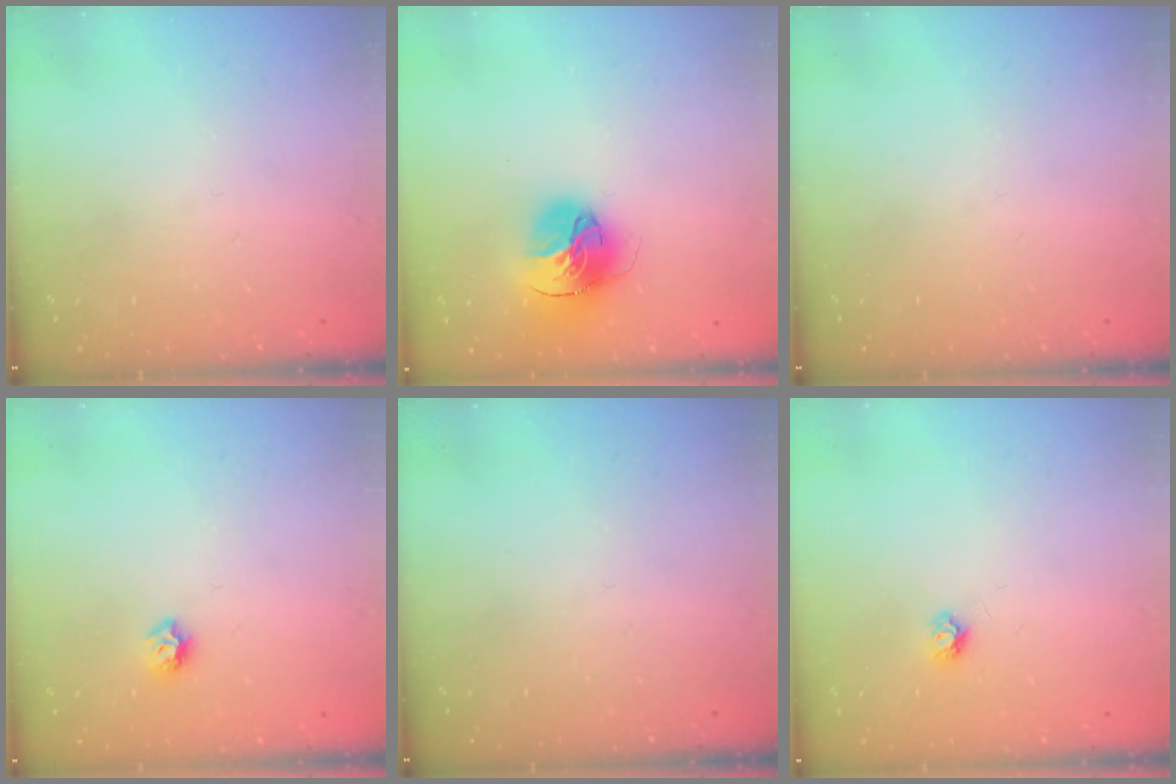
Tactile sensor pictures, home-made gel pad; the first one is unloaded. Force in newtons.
{"total": 16.4, "press": 16.4, "slide": 1.6}
{"total": 0.0}
{"total": 5.8, "press": 5.8, "slide": 0.7}
{"total": 0.0}
{"total": 4.2, "press": 4.2, "slide": 0.4}